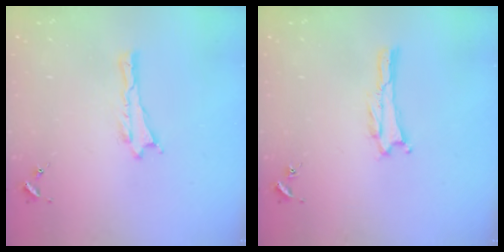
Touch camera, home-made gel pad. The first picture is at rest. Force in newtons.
{"total": 0.0}